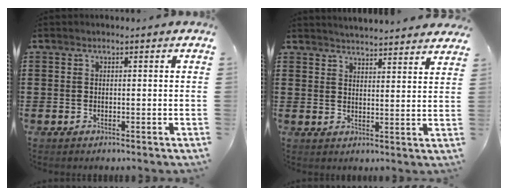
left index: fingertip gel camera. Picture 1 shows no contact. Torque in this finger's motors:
{"motor_torque": [1.10, -1.04, 0.17, 0.08]}